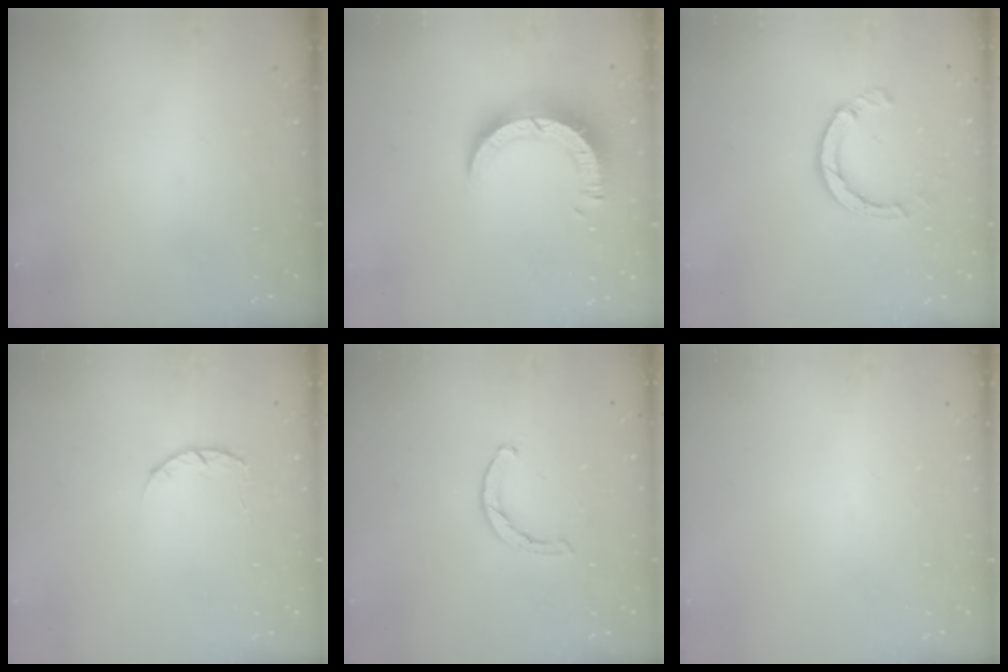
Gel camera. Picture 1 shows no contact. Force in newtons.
{"total": 9.7, "press": 9.6, "slide": 1.0}
{"total": 6.2, "press": 6.2, "slide": 0.9}
{"total": 3.4, "press": 3.4, "slide": 0.5}
{"total": 1.9, "press": 1.9, "slide": 0.3}
{"total": 0.0}